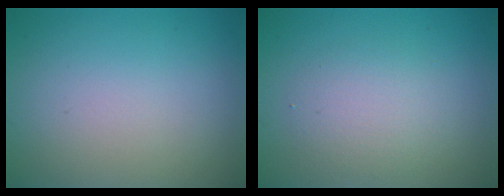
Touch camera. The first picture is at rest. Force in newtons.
{"total": 2.7, "press": 2.7, "slide": 0.3}